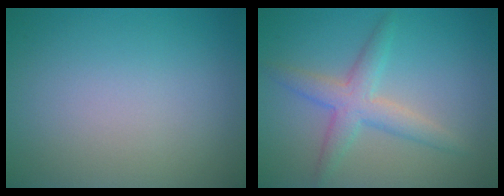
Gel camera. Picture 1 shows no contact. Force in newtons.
{"total": 3.5, "press": 3.5, "slide": 0.1}